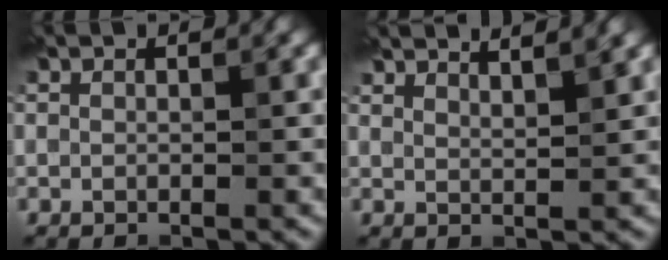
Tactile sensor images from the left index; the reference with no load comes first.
{"total": 4.2, "force": [3.7, 0.9, 1.8], "torque": [0.002, 0.019, 0.033]}